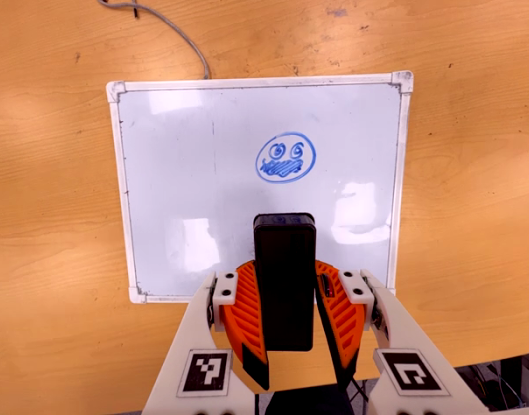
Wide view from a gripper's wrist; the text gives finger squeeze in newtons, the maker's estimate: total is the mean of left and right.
{"total": 9.7, "left": 7.8, "right": 11.5}